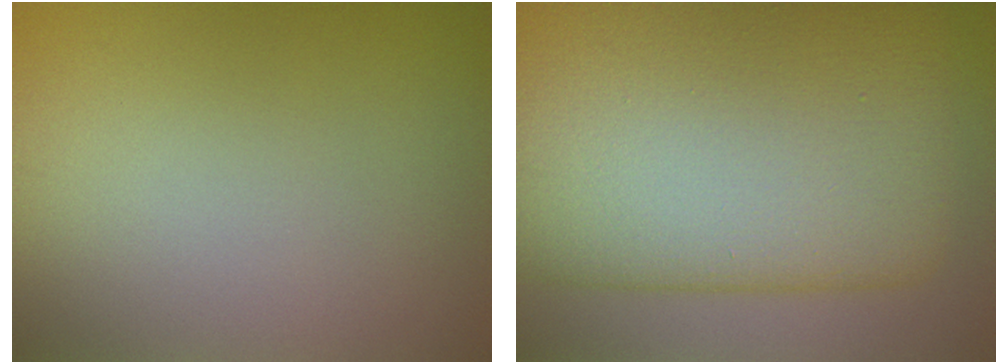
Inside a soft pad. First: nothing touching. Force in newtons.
{"total": 16.9, "press": 16.9, "slide": 0.9}